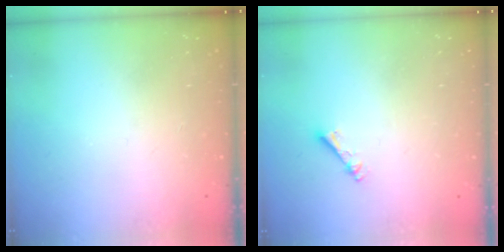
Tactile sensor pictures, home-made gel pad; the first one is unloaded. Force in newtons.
{"total": 2.7, "press": 2.7, "slide": 0.4}